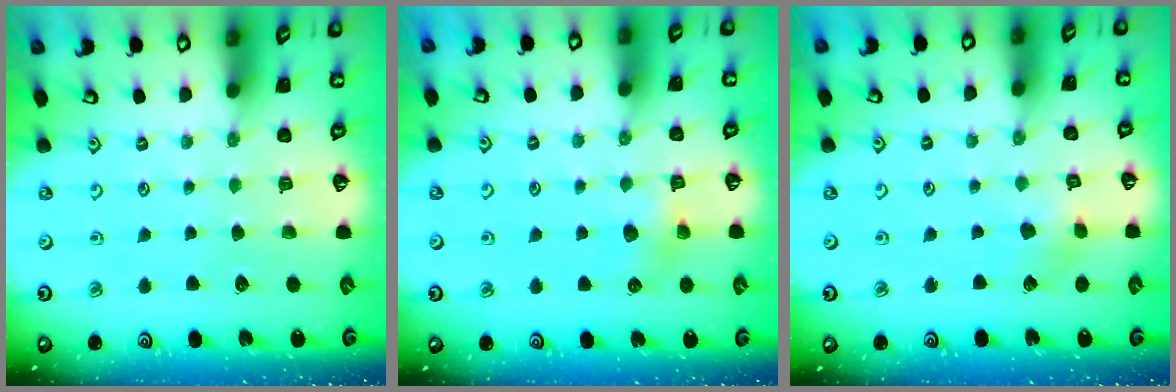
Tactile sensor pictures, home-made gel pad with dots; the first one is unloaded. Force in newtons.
{"total": 4.9, "press": 4.9, "slide": 0.6}
{"total": 3.9, "press": 3.8, "slide": 0.4}